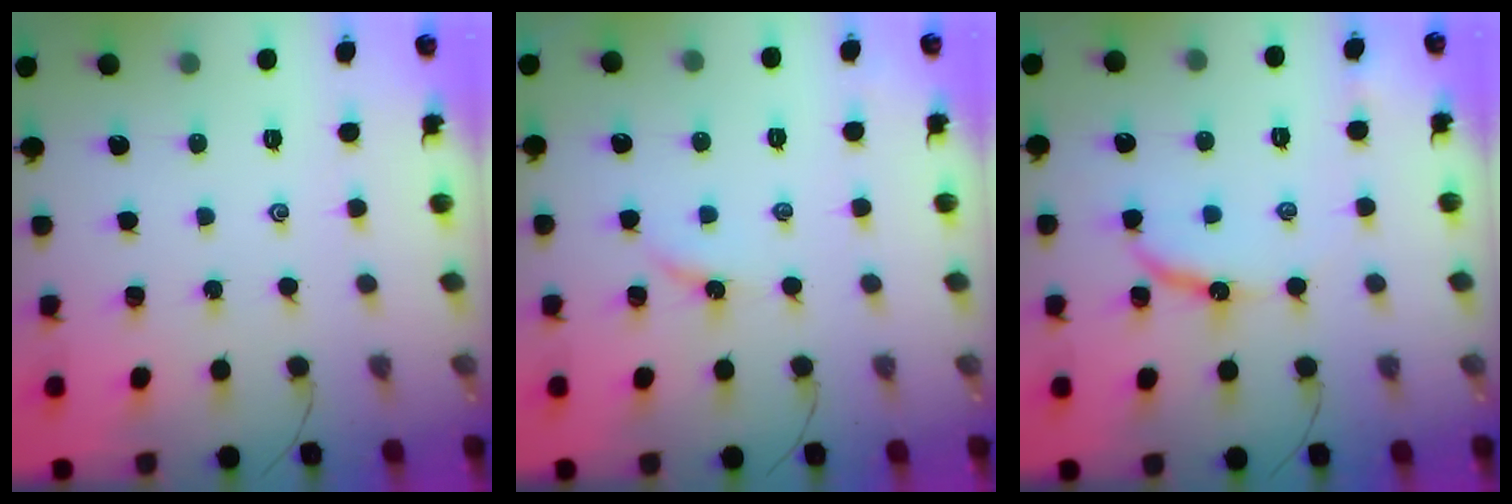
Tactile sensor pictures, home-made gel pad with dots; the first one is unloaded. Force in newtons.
{"total": 2.7, "press": 2.7, "slide": 0.3}
{"total": 10.1, "press": 10.1, "slide": 0.8}